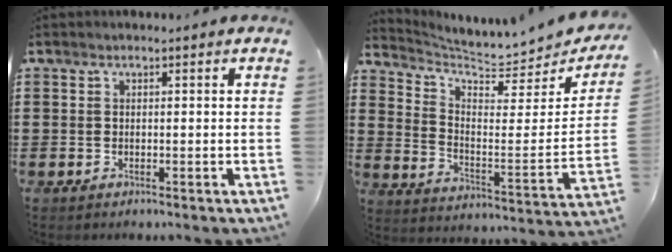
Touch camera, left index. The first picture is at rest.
{"total": 5.6, "force": [5.4, 0.4, 1.5], "torque": [-0.052, -0.050, 0.085]}